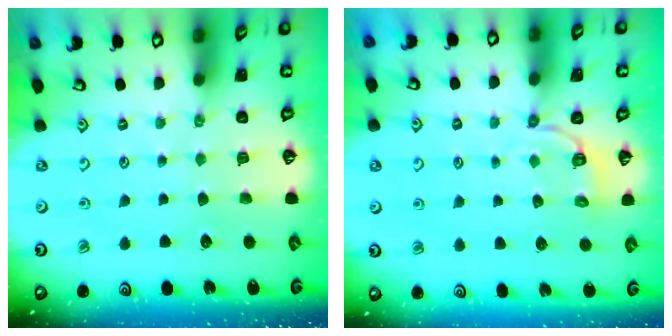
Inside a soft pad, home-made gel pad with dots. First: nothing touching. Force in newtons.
{"total": 3.3, "press": 1.8, "slide": 2.7}